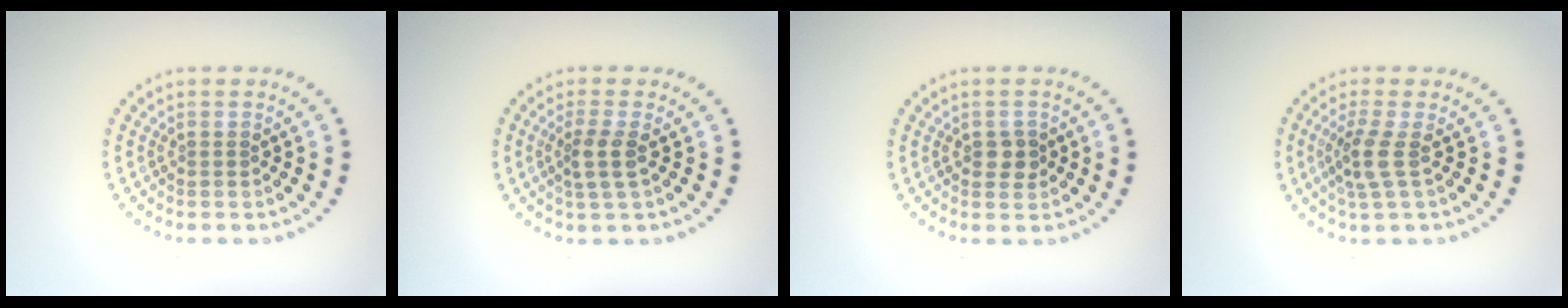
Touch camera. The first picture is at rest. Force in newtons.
{"total": 2.1, "press": 1.7, "slide": 1.1}
{"total": 1.6, "press": 1.6, "slide": 0.2}
{"total": 2.6, "press": 2.0, "slide": 1.6}